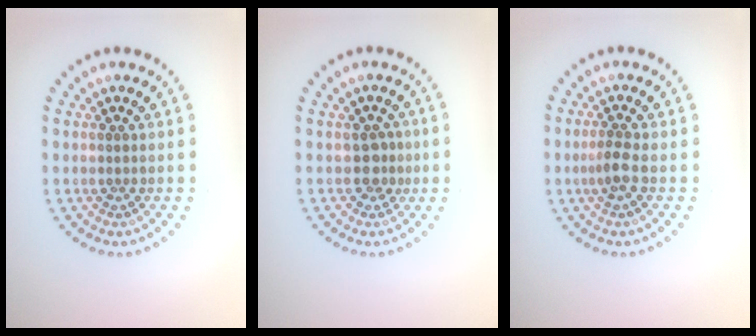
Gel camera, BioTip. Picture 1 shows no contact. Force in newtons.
{"total": 1.5, "press": 1.3, "slide": 0.8}
{"total": 1.6, "press": 1.4, "slide": 0.7}